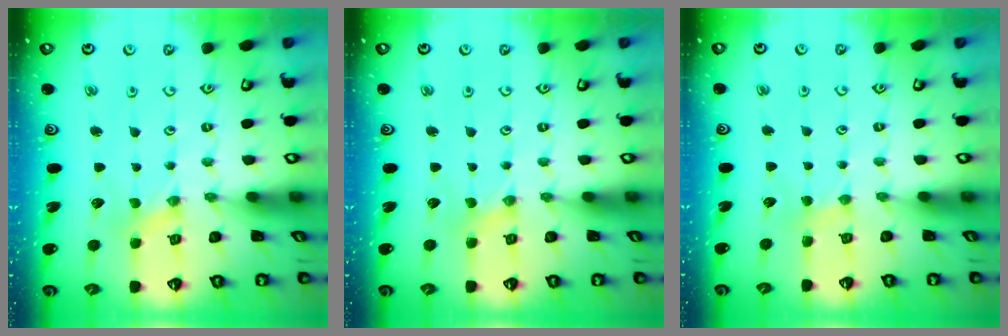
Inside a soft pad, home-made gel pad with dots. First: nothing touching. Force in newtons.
{"total": 0.7, "press": 0.7, "slide": 0.1}
{"total": 2.5, "press": 2.4, "slide": 0.4}